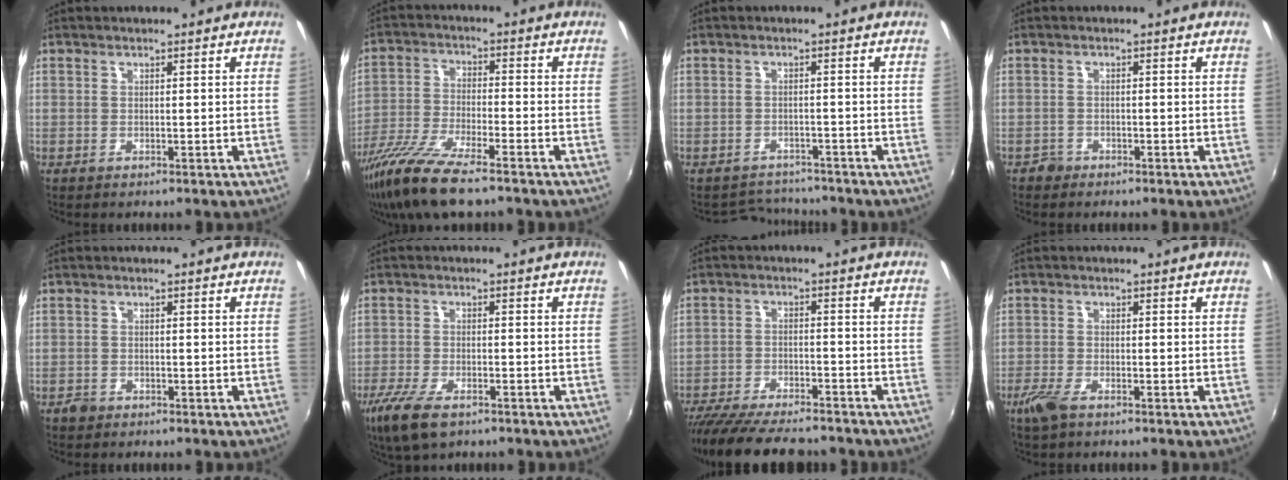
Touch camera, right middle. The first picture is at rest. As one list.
[{"total": 13.6, "force": [-10.1, 2.3, 8.9], "torque": [-0.192, -0.037, -0.194]}, {"total": 4.6, "force": [-4.4, 1.5, -0.4], "torque": [-0.007, 0.011, -0.071]}, {"total": 1.6, "force": [-1.3, 1.0, -0.1], "torque": [-0.002, 0.002, -0.024]}, {"total": 1.6, "force": [-1.3, 1.0, 0.3], "torque": [-0.007, -0.001, -0.022]}, {"total": 9.4, "force": [-6.2, 3.5, 6.1], "torque": [-0.151, -0.032, -0.117]}, {"total": 16.4, "force": [-14.1, 3.7, 7.5], "torque": [-0.155, -0.032, -0.220]}, {"total": 4.0, "force": [-2.8, 1.2, 2.6], "torque": [-0.069, -0.009, -0.058]}]